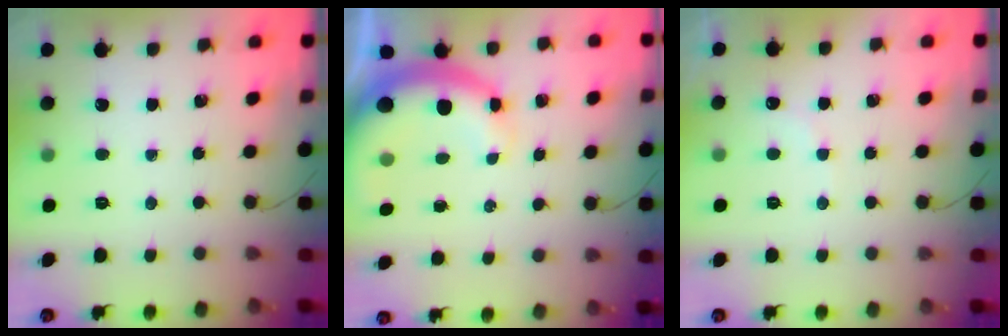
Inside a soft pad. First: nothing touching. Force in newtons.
{"total": 7.9, "press": 7.7, "slide": 1.9}
{"total": 5.5, "press": 5.4, "slide": 0.9}